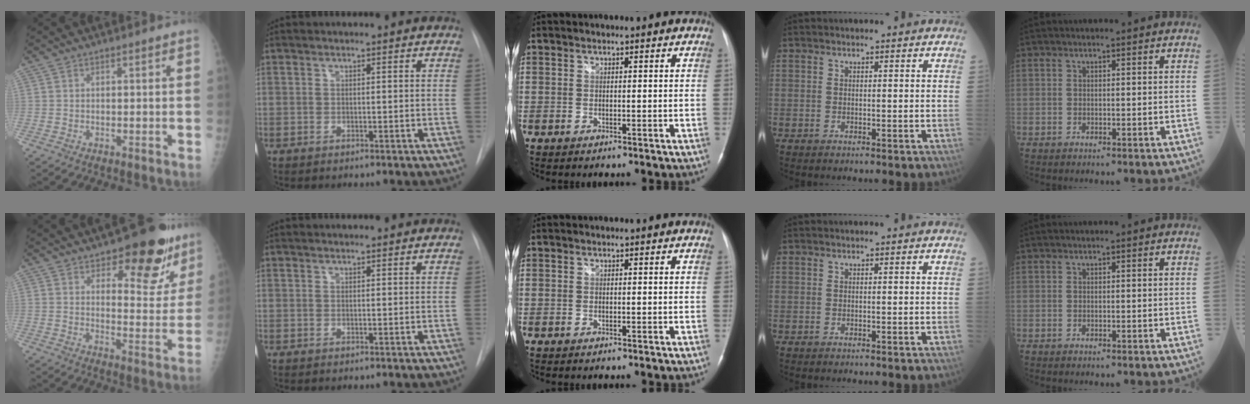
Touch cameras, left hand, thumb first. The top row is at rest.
{"thumb": {"total": 14.4, "force": [9.2, 6.5, 8.9], "torque": [-0.054, -0.054, 0.128]}, "index": {"total": 2.2, "force": [2.2, 0.2, 0.5], "torque": [-0.009, 0.019, 0.027]}}